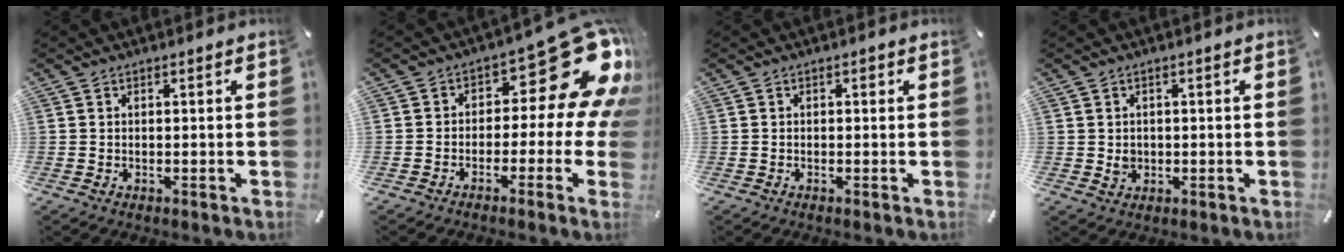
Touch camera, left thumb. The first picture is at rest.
{"total": 20.3, "force": [7.8, 9.8, 16.0], "torque": [-0.198, -0.050, 0.129]}
{"total": 0.8, "force": [-0.1, 0.7, 0.4], "torque": [-0.009, 0.005, -0.005]}
{"total": 2.8, "force": [-0.2, 2.7, 1.0], "torque": [-0.002, -0.003, -0.007]}